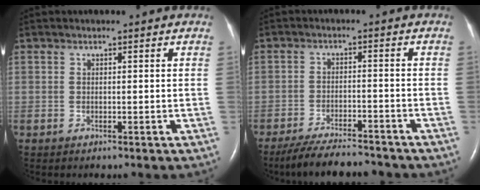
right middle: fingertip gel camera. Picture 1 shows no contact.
{"total": 10.1, "force": [-9.1, 1.7, 3.9], "torque": [-0.069, -0.010, -0.143]}